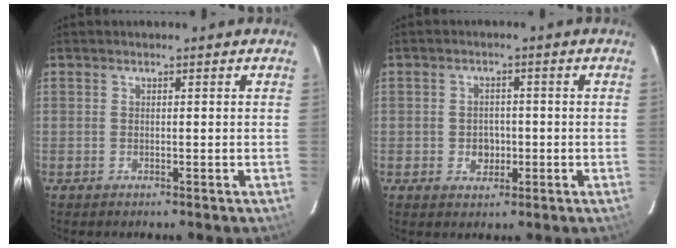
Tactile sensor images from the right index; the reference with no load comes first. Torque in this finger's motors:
{"motor_torque": [0.06, -0.03, 0.02, 0.00]}